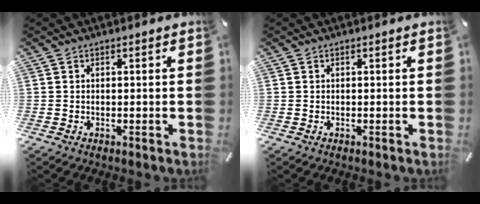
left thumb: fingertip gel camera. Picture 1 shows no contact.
{"total": 0.0}